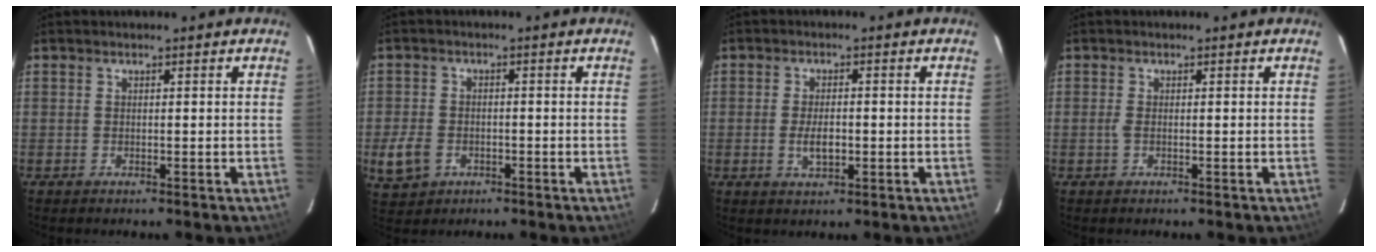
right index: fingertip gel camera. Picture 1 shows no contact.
{"total": 6.4, "force": [-2.3, 5.0, 3.3], "torque": [-0.090, 0.000, -0.037]}
{"total": 4.0, "force": [-0.9, 1.8, 3.5], "torque": [-0.070, -0.003, -0.013]}
{"total": 0.9, "force": [-0.2, 0.2, 0.9], "torque": [-0.019, -0.001, -0.005]}